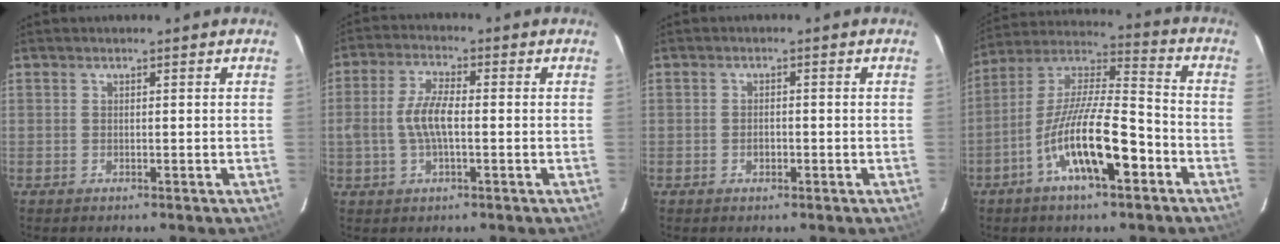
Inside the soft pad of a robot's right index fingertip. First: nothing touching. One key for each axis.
{"total": 6.6, "fx": -0.8, "fy": 2.4, "fz": 6.1, "tx": -0.124, "ty": 0.008, "tz": -0.016}
{"total": 1.5, "fx": -0.7, "fy": 1.0, "fz": 0.9, "tx": -0.018, "ty": 0.002, "tz": -0.011}
{"total": 15.9, "fx": -7.2, "fy": 3.9, "fz": 13.7, "tx": -0.254, "ty": -0.007, "tz": -0.133}